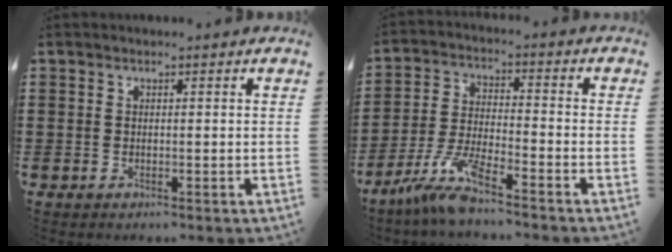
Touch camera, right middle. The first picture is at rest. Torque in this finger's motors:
{"motor_torque": [2.14, 0.00, 0.55, 0.21]}